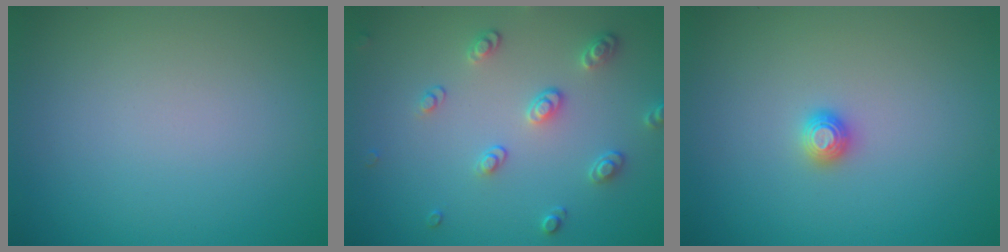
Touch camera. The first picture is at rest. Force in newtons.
{"total": 2.6, "press": 2.5, "slide": 0.8}
{"total": 1.2, "press": 1.1, "slide": 0.3}